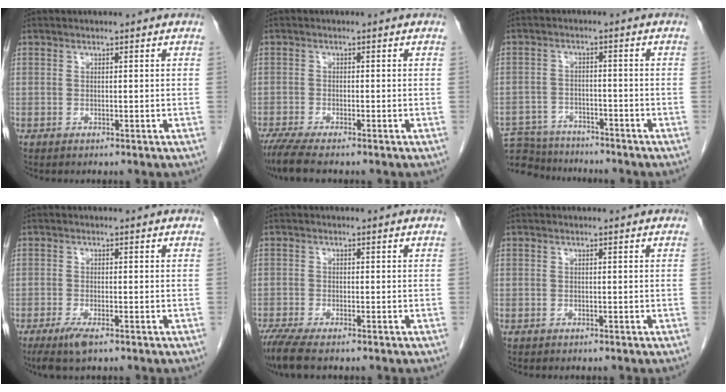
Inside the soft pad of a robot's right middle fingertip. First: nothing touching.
{"total": 5.4, "force": [-4.3, 0.5, 3.2], "torque": [-0.059, -0.015, -0.076]}
{"total": 10.8, "force": [-10.1, 3.2, 2.2], "torque": [-0.043, 0.006, -0.155]}
{"total": 3.6, "force": [-2.3, 0.7, 2.7], "torque": [-0.058, -0.010, -0.040]}
{"total": 5.3, "force": [-4.1, 0.8, 3.3], "torque": [-0.062, -0.015, -0.073]}
{"total": 0.0}